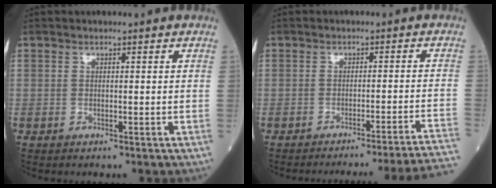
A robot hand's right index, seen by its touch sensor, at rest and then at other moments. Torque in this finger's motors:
{"motor_torque": [0.15, -0.65, 0.29, 0.11]}